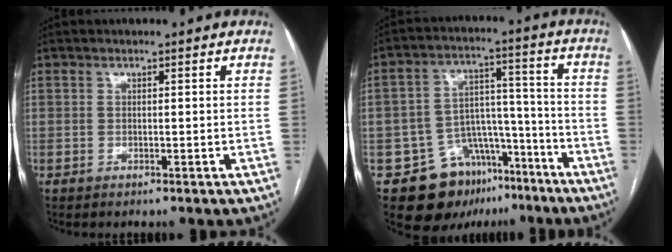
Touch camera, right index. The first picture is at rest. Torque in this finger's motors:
{"motor_torque": [-0.30, 0.12, -0.90, -0.21]}